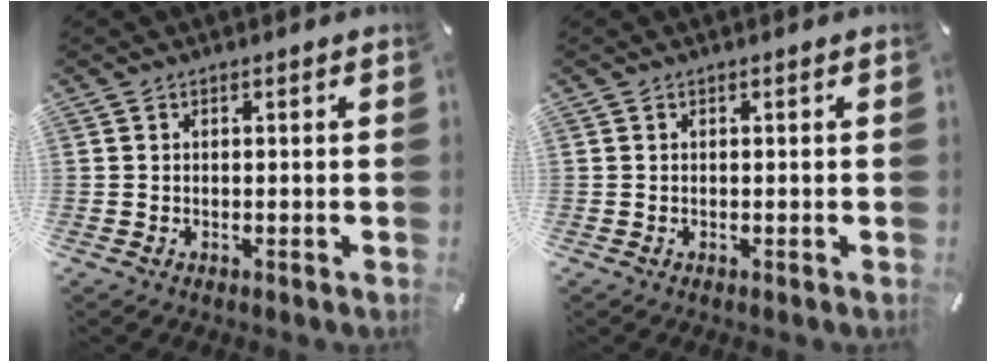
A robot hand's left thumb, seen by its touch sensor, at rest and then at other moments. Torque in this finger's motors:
{"motor_torque": [0.00, 0.00, 0.00, 0.00, 0.00]}